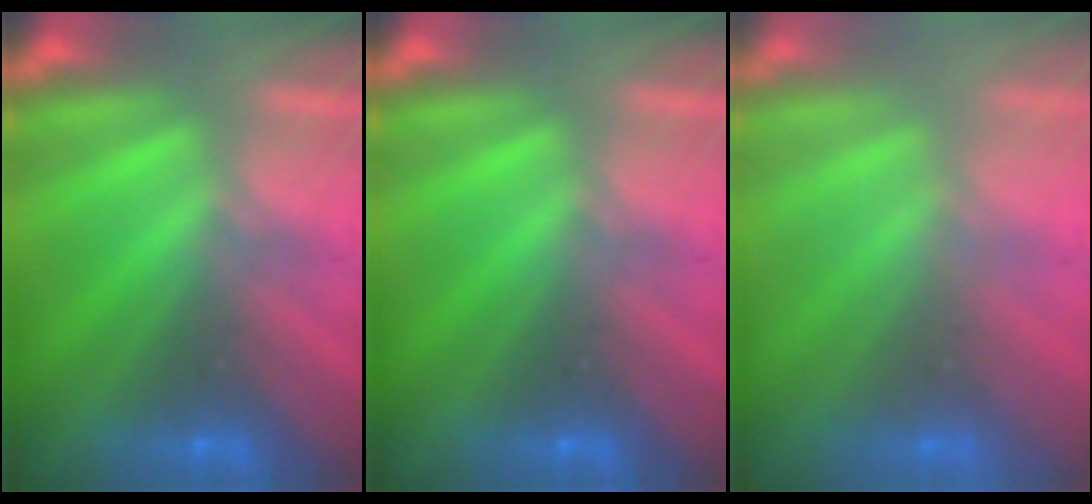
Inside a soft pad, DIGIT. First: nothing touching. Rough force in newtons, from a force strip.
{"total": 0.0}
{"total": 2.7}